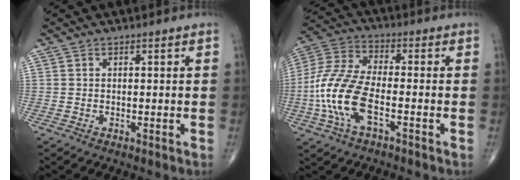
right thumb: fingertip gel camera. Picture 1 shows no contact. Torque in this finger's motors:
{"motor_torque": [2.62, 2.39, 1.20, 0.11, 0.39]}